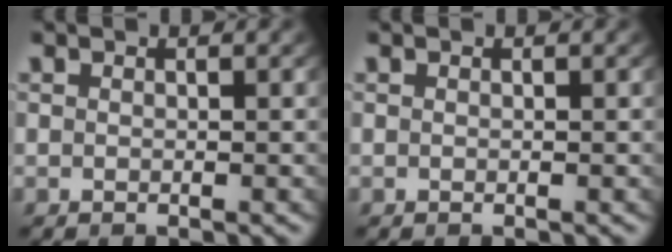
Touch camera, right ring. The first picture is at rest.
{"total": 0.0}